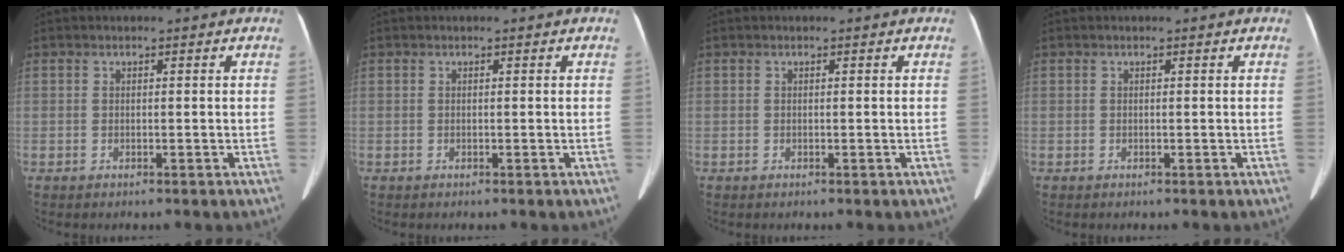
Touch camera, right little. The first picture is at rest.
{"total": 0.0}
{"total": 0.0}
{"total": 0.0}